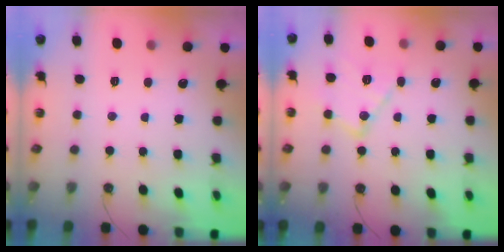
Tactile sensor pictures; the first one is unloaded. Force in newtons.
{"total": 12.8, "press": 12.8, "slide": 0.9}